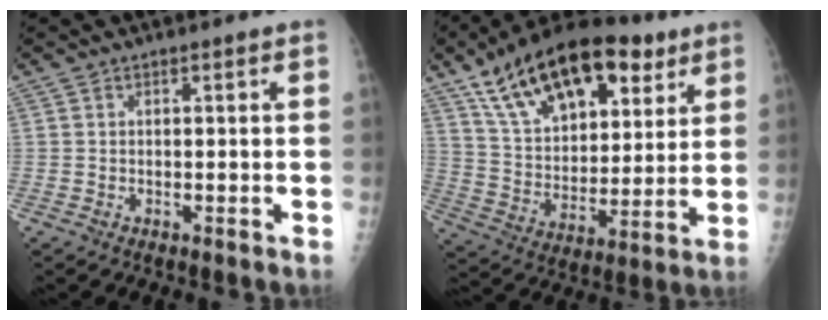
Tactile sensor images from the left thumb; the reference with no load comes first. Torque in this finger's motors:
{"motor_torque": [0.76, 0.80, 1.61, -1.16, 0.19]}